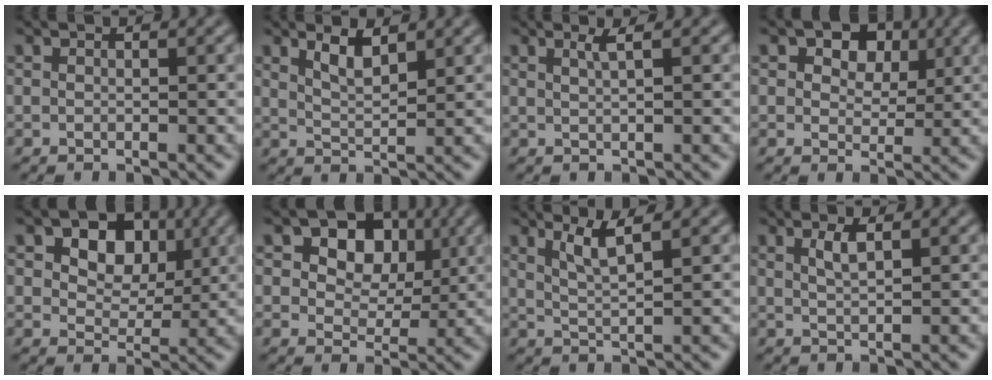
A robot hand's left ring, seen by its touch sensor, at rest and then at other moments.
{"total": 2.6, "force": [1.7, 0.7, 1.8], "torque": [-0.033, -0.004, 0.034]}
{"total": 1.6, "force": [0.8, 0.5, 1.3], "torque": [-0.015, 0.002, 0.010]}
{"total": 4.9, "force": [2.1, 3.2, 3.1], "torque": [-0.041, 0.004, 0.014]}
{"total": 6.7, "force": [2.6, 4.7, 3.9], "torque": [-0.073, 0.000, 0.033]}
{"total": 9.1, "force": [3.7, 6.7, 4.9], "torque": [-0.085, 0.016, 0.045]}
{"total": 2.9, "force": [1.7, 0.5, 2.3], "torque": [-0.040, -0.002, 0.034]}
{"total": 1.7, "force": [0.9, 0.5, 1.4], "torque": [-0.029, 0.001, 0.016]}